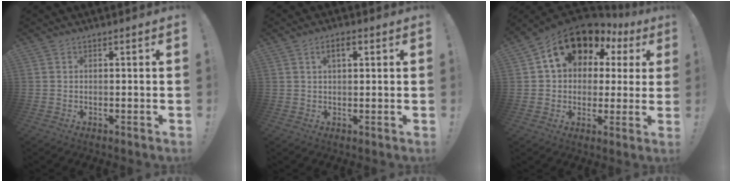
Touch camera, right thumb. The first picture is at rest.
{"total": 3.7, "force": [1.4, 1.7, 3.0], "torque": [-0.040, -0.002, 0.018]}
{"total": 14.6, "force": [8.4, 9.4, 7.3], "torque": [-0.109, -0.053, 0.151]}